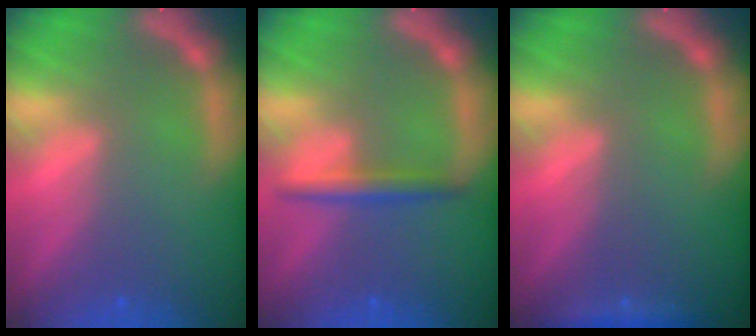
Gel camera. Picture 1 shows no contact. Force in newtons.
{"total": 2.5}
{"total": 1.4}